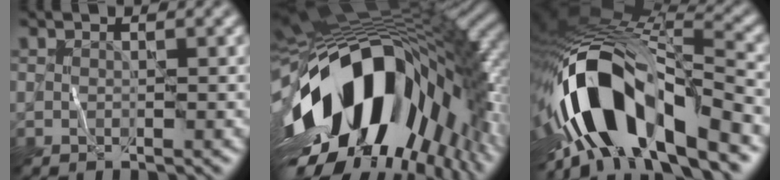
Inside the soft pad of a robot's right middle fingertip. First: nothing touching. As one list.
[{"total": 18.9, "force": [-5.2, 10.2, 15.1], "torque": [-0.265, -0.023, -0.088]}, {"total": 14.6, "force": [-5.5, 5.9, 12.2], "torque": [-0.212, 0.016, -0.096]}]